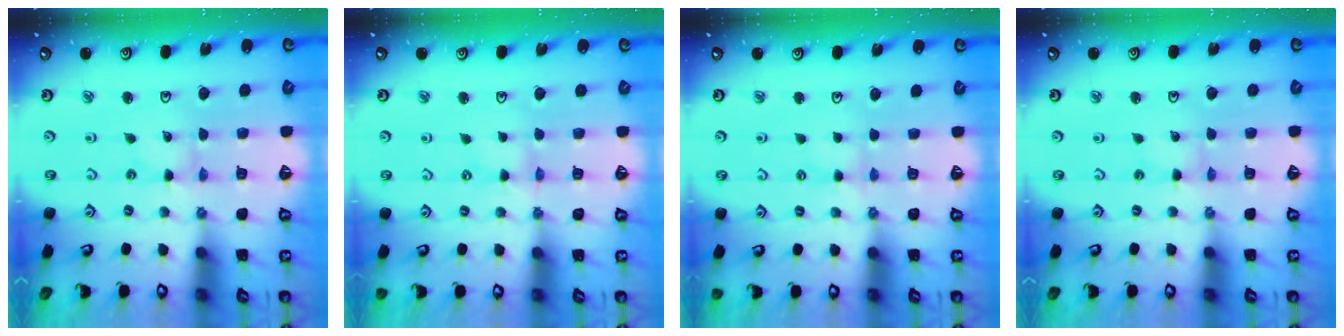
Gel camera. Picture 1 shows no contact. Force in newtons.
{"total": 0.0}
{"total": 1.8, "press": 1.8, "slide": 0.4}
{"total": 1.1, "press": 1.1, "slide": 0.1}